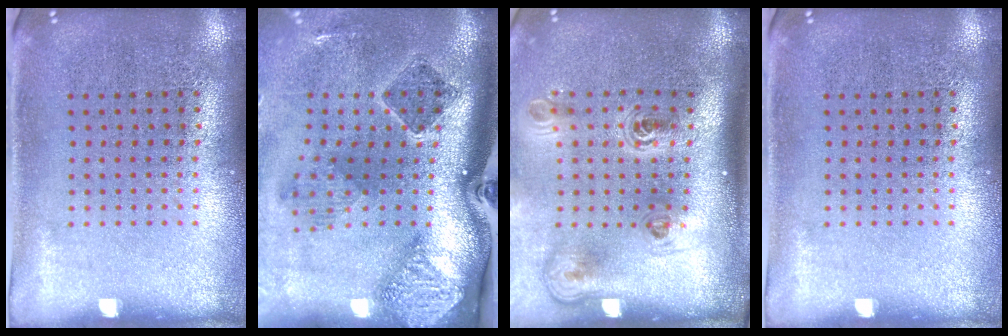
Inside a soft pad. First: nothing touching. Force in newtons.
{"total": 2.8, "press": 1.9, "slide": 2.1}
{"total": 2.3, "press": 1.5, "slide": 1.7}
{"total": 0.0}